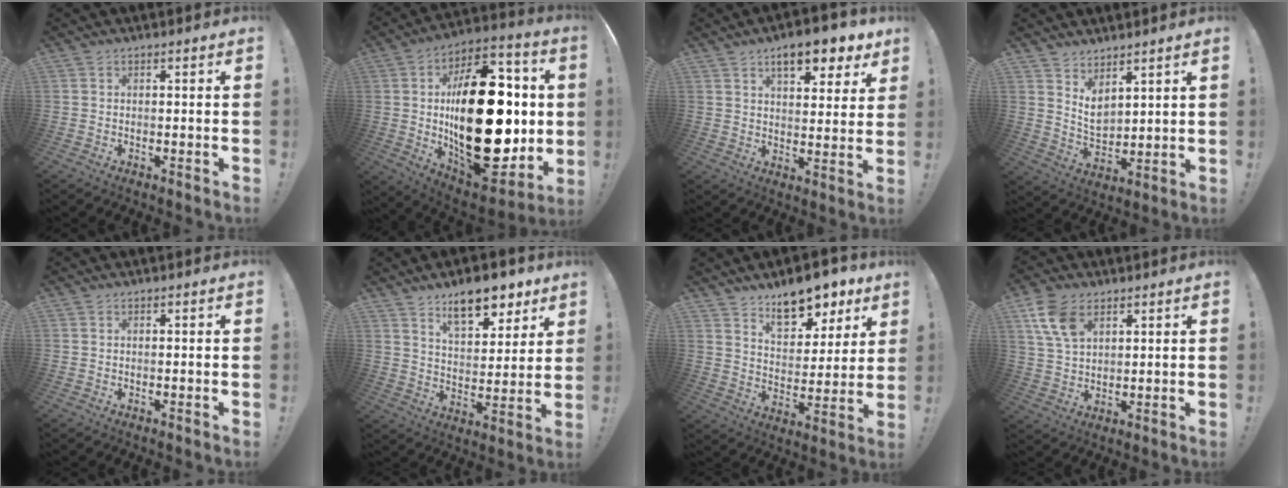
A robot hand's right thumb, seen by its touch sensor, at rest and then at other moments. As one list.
[{"total": 38.2, "force": [-0.1, 20.6, 32.2], "torque": [-0.532, 0.001, 0.023]}, {"total": 11.0, "force": [7.2, 3.7, 7.5], "torque": [-0.099, -0.042, 0.119]}, {"total": 6.5, "force": [4.9, 3.7, 2.2], "torque": [-0.038, -0.044, 0.093]}, {"total": 0.0}, {"total": 13.3, "force": [9.3, 5.9, 7.5], "torque": [-0.103, -0.057, 0.162]}, {"total": 13.5, "force": [9.9, 6.5, 6.4], "torque": [-0.090, -0.066, 0.177]}, {"total": 9.8, "force": [5.1, 5.9, 6.0], "torque": [-0.120, -0.010, 0.099]}]